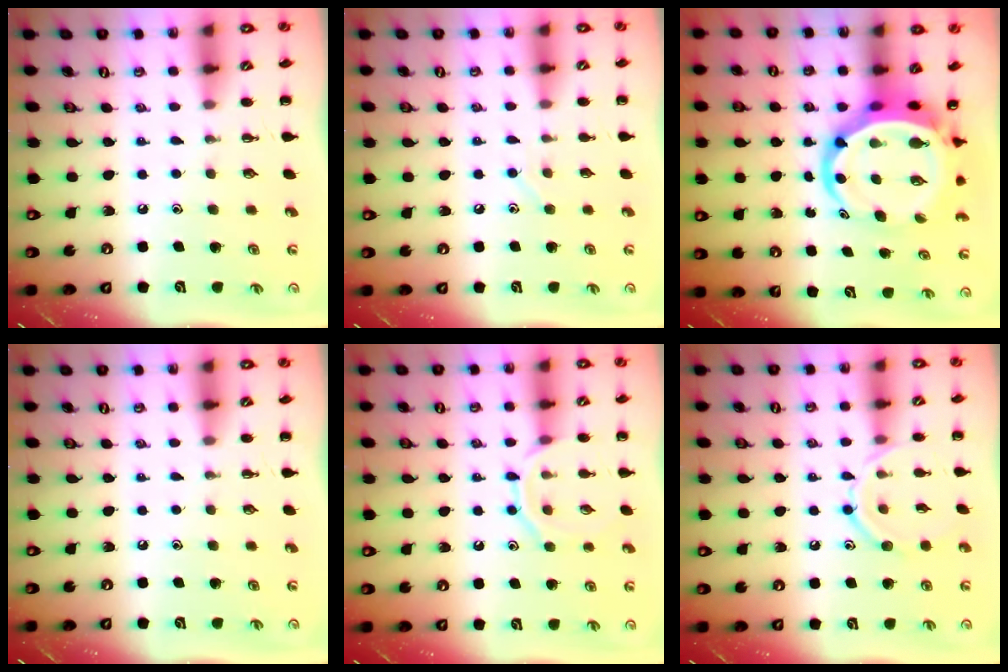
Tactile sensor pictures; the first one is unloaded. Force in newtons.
{"total": 5.5, "press": 5.3, "slide": 1.4}
{"total": 10.5, "press": 10.1, "slide": 2.9}
{"total": 0.0}
{"total": 9.8, "press": 9.8, "slide": 0.7}
{"total": 9.8, "press": 9.7, "slide": 0.8}